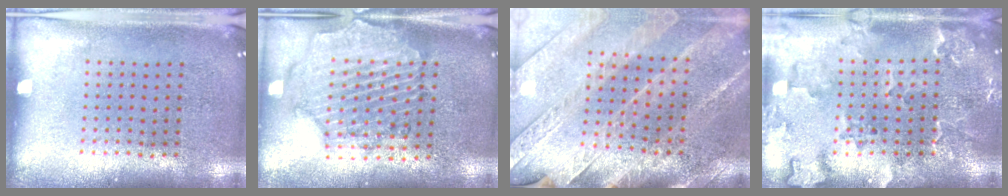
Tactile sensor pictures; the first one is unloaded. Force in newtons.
{"total": 1.0, "press": 1.0, "slide": 0.3}
{"total": 3.0, "press": 3.0, "slide": 0.4}
{"total": 2.3, "press": 2.1, "slide": 0.8}